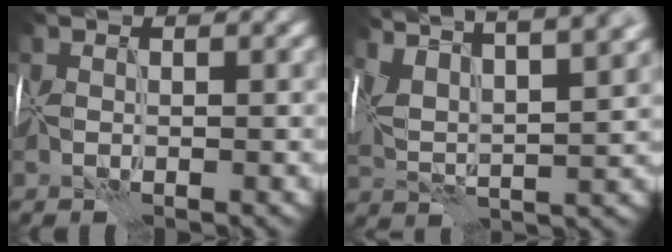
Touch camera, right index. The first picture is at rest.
{"total": 11.1, "force": [7.9, 3.4, 7.1], "torque": [-0.129, 0.044, 0.106]}